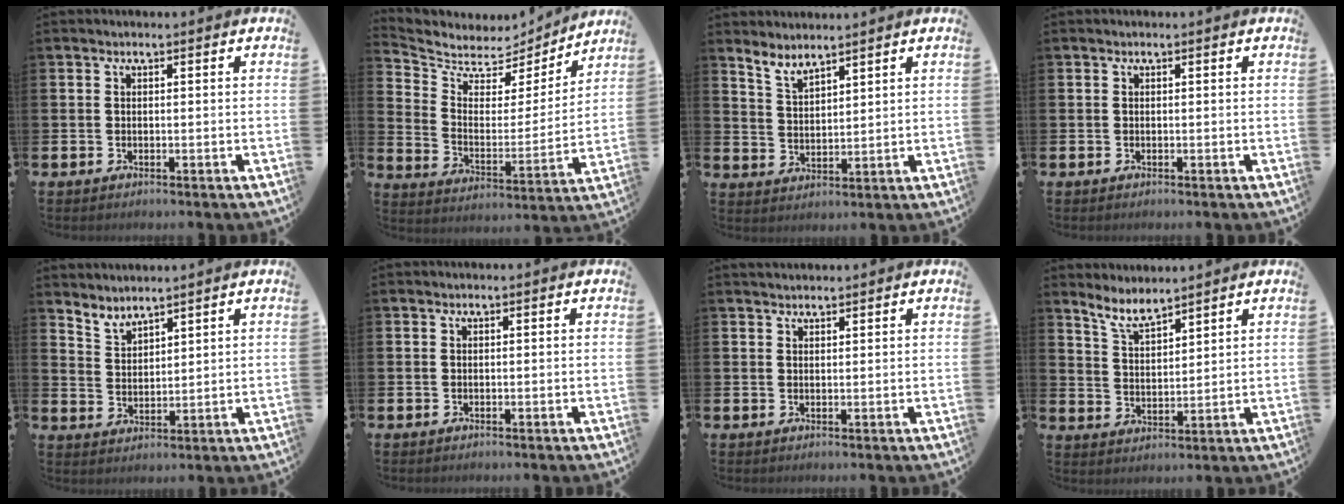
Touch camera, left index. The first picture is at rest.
{"total": 5.9, "force": [5.3, 2.5, 0.5], "torque": [-0.049, -0.049, 0.085]}
{"total": 3.9, "force": [3.8, 0.3, 0.6], "torque": [-0.023, -0.021, 0.070]}
{"total": 0.0}
{"total": 3.5, "force": [3.5, 0.1, -0.1], "torque": [-0.009, -0.022, 0.065]}
{"total": 0.0}
{"total": 1.4, "force": [1.4, 0.4, 0.0], "torque": [0.012, -0.003, 0.024]}
{"total": 5.8, "force": [5.5, 0.7, 1.8], "torque": [-0.052, -0.025, 0.099]}